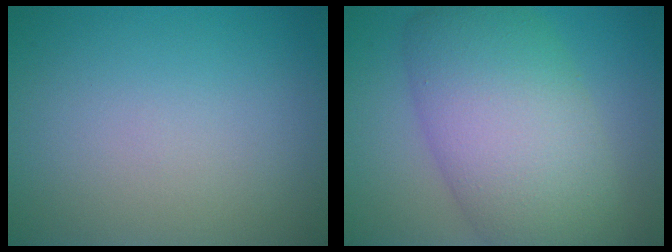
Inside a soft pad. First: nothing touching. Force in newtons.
{"total": 10.7, "press": 10.7, "slide": 0.7}